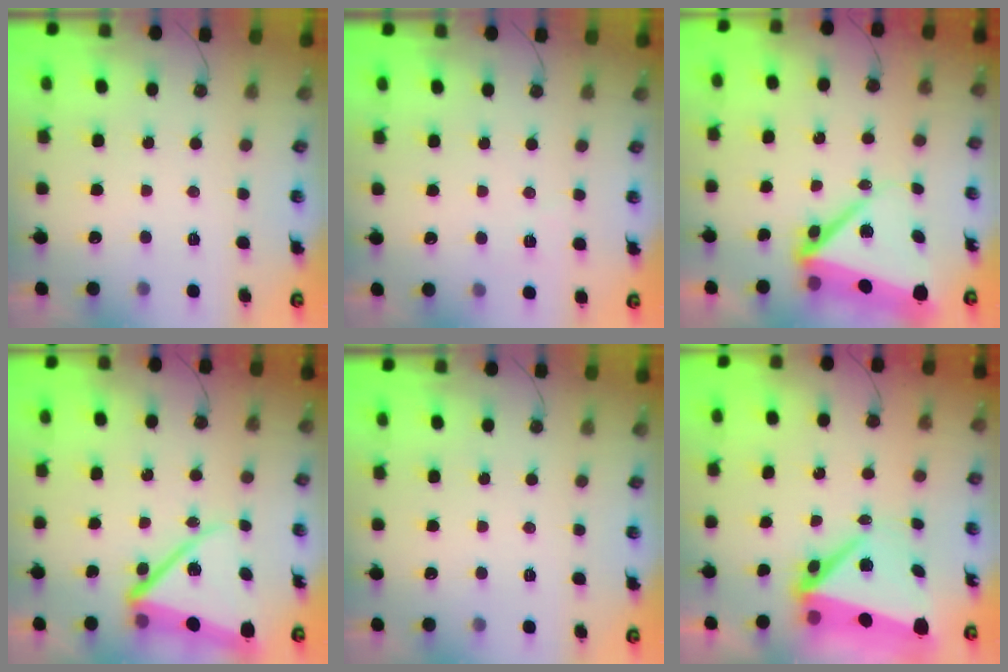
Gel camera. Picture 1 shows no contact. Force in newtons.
{"total": 3.6, "press": 2.3, "slide": 2.7}
{"total": 12.4, "press": 12.3, "slide": 1.5}
{"total": 14.7, "press": 14.6, "slide": 1.2}
{"total": 0.0}
{"total": 10.0, "press": 9.9, "slide": 0.8}